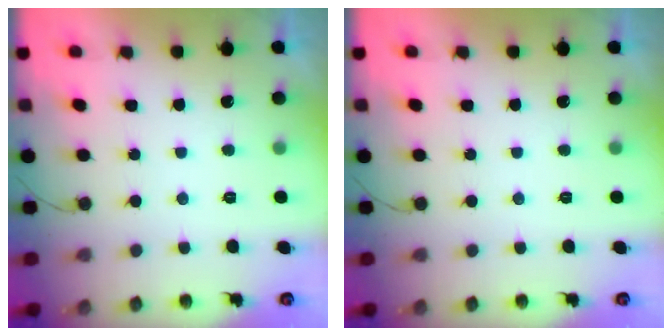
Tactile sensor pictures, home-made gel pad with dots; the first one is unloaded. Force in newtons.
{"total": 0.0}